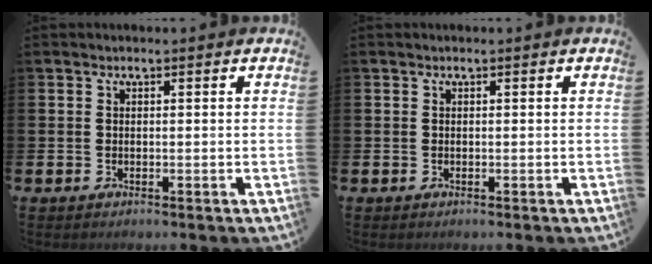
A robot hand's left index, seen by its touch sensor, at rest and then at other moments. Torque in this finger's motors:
{"motor_torque": [0.00, 0.00, 0.00, 0.01]}